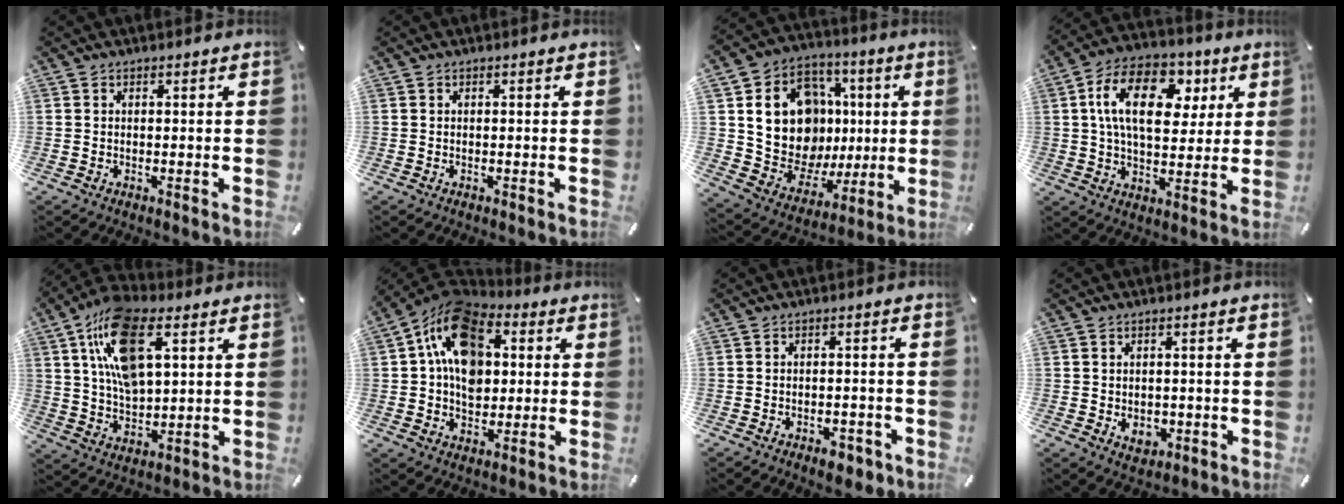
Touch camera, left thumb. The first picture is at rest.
{"total": 0.0}
{"total": 18.5, "force": [3.9, 15.3, 9.6], "torque": [-0.172, -0.020, 0.090]}
{"total": 17.7, "force": [5.5, 11.2, 12.6], "torque": [-0.220, -0.002, 0.093]}
{"total": 16.1, "force": [7.2, 8.1, 11.8], "torque": [-0.244, -0.012, 0.125]}
{"total": 16.0, "force": [3.2, 12.1, 10.0], "torque": [-0.178, -0.008, 0.055]}
{"total": 4.1, "force": [-2.6, 2.2, 2.4], "torque": [-0.032, 0.017, -0.044]}
{"total": 3.5, "force": [-0.5, 3.1, 1.6], "torque": [-0.010, -0.002, -0.009]}